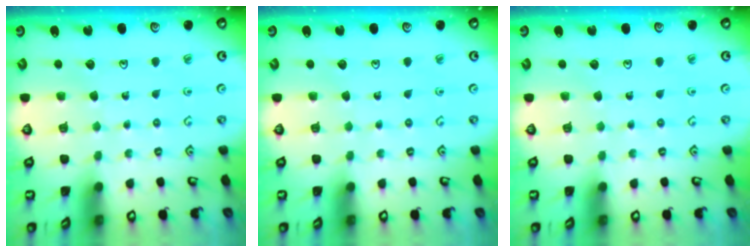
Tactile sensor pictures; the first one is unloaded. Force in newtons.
{"total": 0.0}
{"total": 0.0}